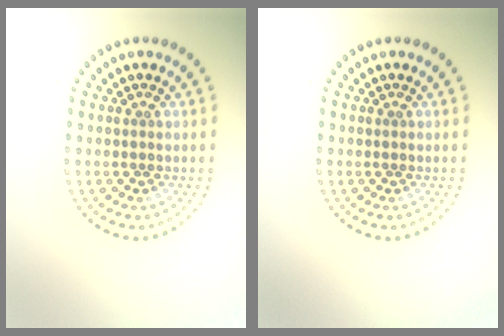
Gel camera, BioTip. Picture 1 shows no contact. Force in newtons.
{"total": 0.0}